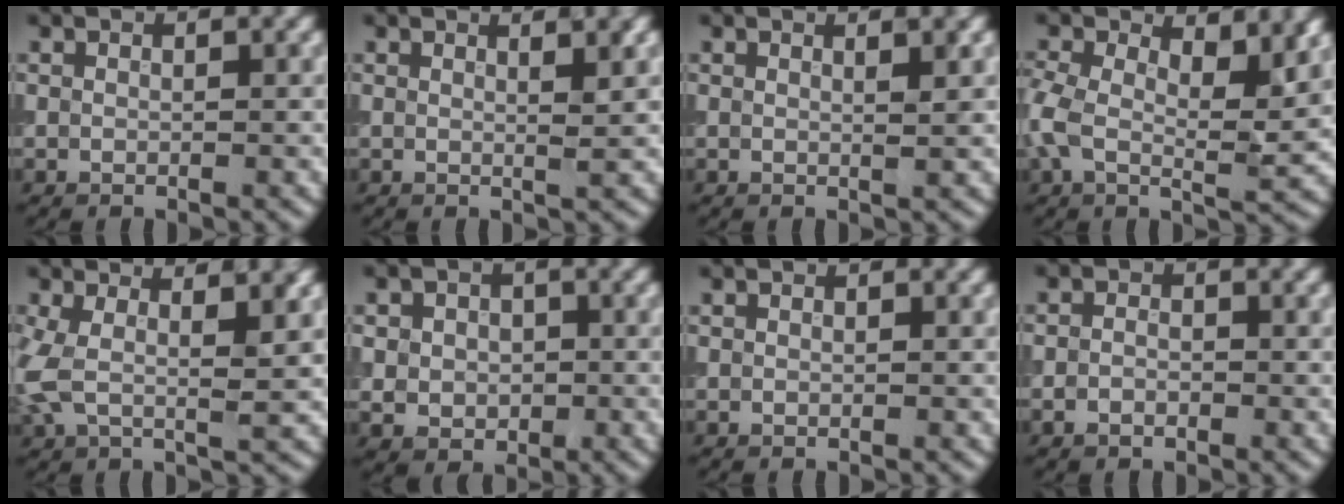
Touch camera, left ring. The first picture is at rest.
{"total": 2.5, "force": [1.1, 0.8, 2.1], "torque": [-0.019, 0.012, -0.005]}
{"total": 1.8, "force": [0.8, 0.6, 1.6], "torque": [-0.015, 0.005, -0.001]}
{"total": 7.7, "force": [2.0, 3.9, 6.4], "torque": [-0.133, -0.003, 0.023]}
{"total": 5.3, "force": [1.1, 1.9, 4.8], "torque": [-0.105, 0.001, 0.014]}
{"total": 3.2, "force": [0.0, 2.8, 1.5], "torque": [-0.022, -0.006, -0.007]}
{"total": 0.0}
{"total": 1.4, "force": [-0.7, 0.9, 0.8], "torque": [-0.014, 0.000, -0.018]}